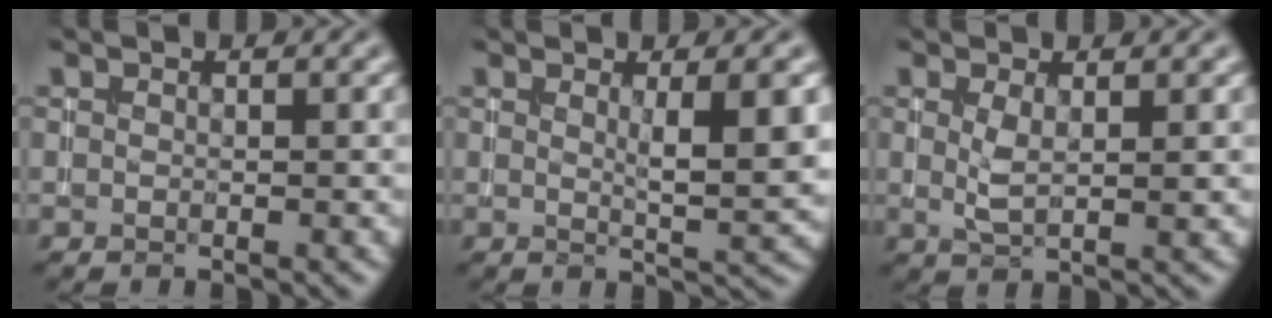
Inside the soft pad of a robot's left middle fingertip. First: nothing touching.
{"total": 4.6, "force": [0.9, 1.0, 4.4], "torque": [-0.058, -0.003, 0.016]}
{"total": 2.1, "force": [0.5, 0.7, 1.9], "torque": [-0.044, -0.002, 0.013]}